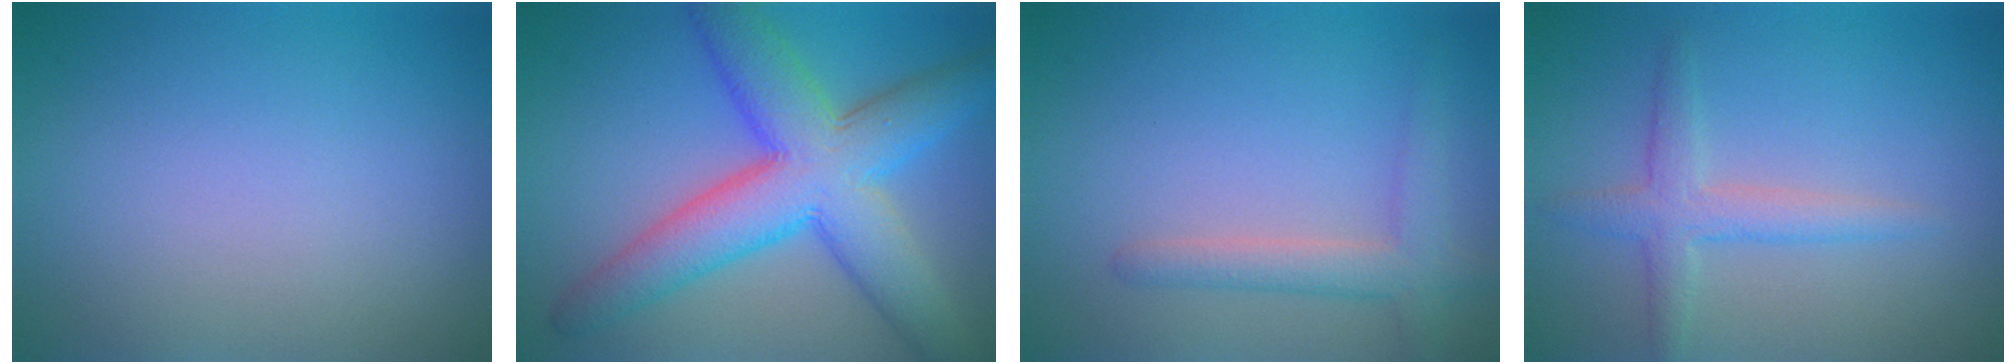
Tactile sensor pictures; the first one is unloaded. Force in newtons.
{"total": 9.5, "press": 9.5, "slide": 0.2}
{"total": 2.9, "press": 2.9, "slide": 0.2}
{"total": 2.7, "press": 2.7, "slide": 0.0}